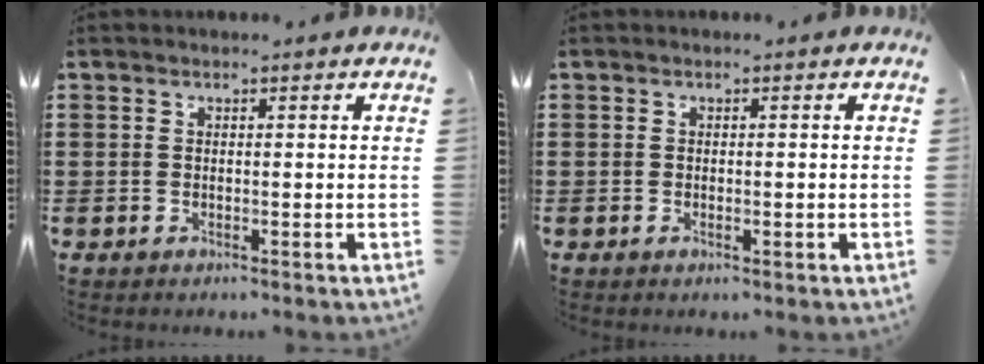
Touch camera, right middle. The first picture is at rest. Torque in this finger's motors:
{"motor_torque": [-0.09, 0.21, -0.04, 0.00]}